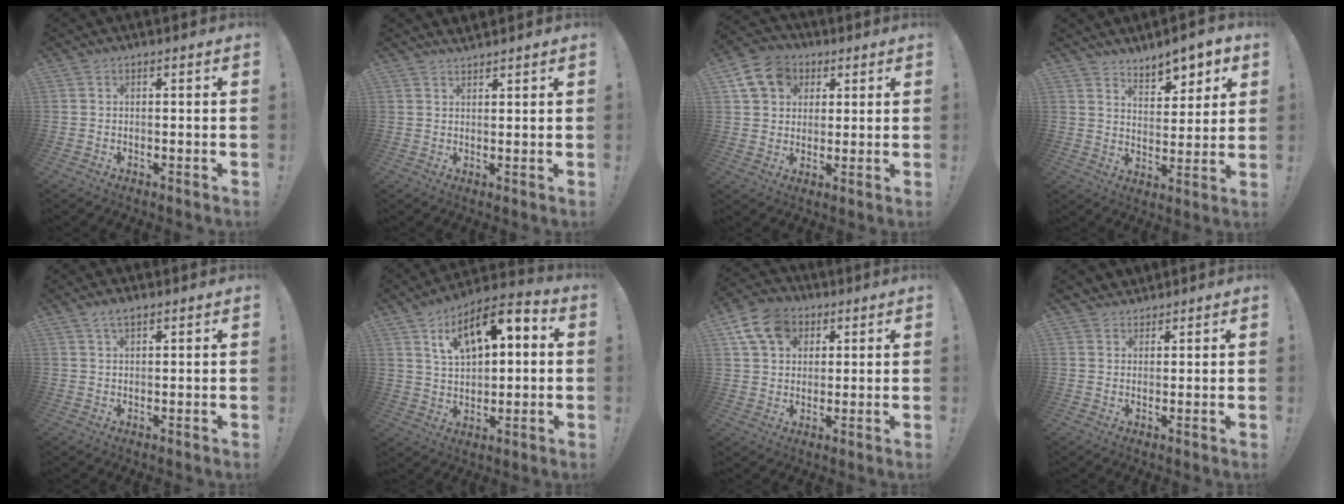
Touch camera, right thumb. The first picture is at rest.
{"total": 2.2, "force": [2.2, 0.4, 0.1], "torque": [0.010, -0.018, 0.039]}
{"total": 11.7, "force": [4.7, 9.6, 4.7], "torque": [-0.064, -0.015, 0.094]}
{"total": 7.9, "force": [6.5, 3.1, 3.3], "torque": [-0.029, -0.058, 0.115]}
{"total": 3.0, "force": [2.2, 1.0, 1.9], "torque": [-0.032, -0.007, 0.038]}
{"total": 13.4, "force": [5.8, 7.6, 9.5], "torque": [-0.145, -0.024, 0.102]}
{"total": 12.8, "force": [5.7, 9.6, 6.2], "torque": [-0.099, -0.018, 0.114]}
{"total": 2.9, "force": [2.3, 1.7, 0.1], "torque": [0.006, -0.015, 0.043]}